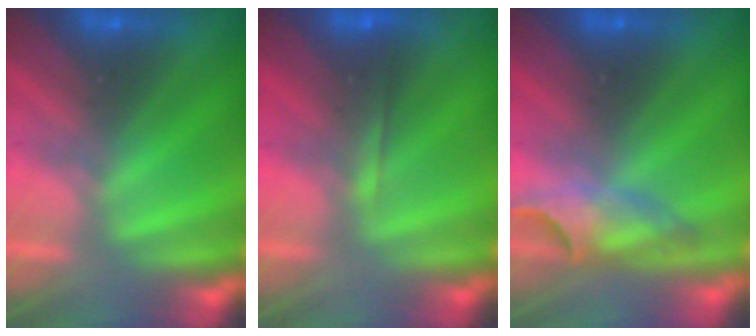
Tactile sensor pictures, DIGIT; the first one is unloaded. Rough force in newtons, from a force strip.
{"total": 1.8}
{"total": 3.7}